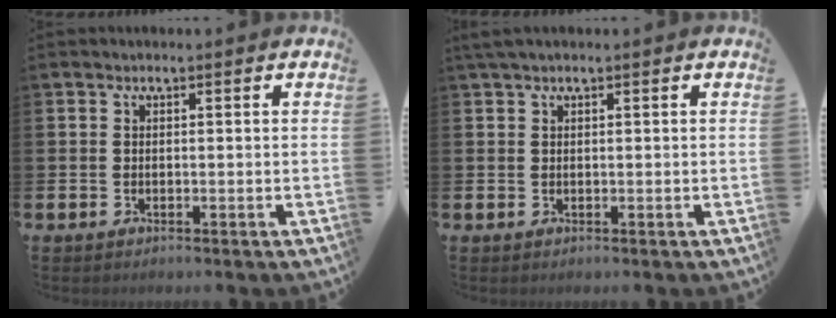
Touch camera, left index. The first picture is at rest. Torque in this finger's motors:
{"motor_torque": [-0.04, -0.13, 0.03, 0.09]}